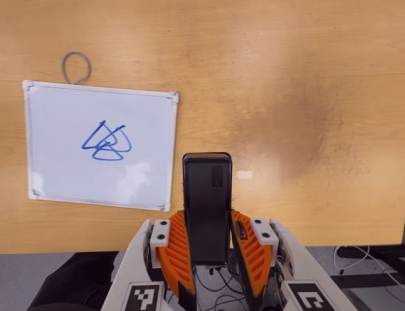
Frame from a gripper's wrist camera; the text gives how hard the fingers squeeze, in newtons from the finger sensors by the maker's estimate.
{"total": 6.0, "left": 4.4, "right": 7.5}